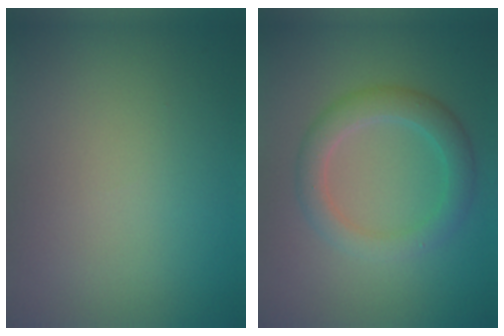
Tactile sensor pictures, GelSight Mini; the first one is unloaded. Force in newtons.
{"total": 3.5, "press": 3.5, "slide": 0.1}